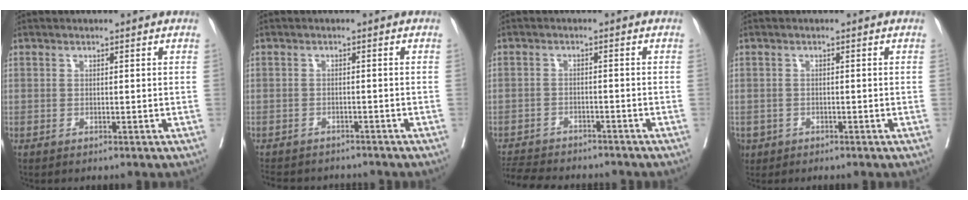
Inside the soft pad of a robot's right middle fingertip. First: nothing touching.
{"total": 9.5, "force": [-8.6, 3.1, 2.7], "torque": [-0.056, -0.002, -0.110]}
{"total": 11.2, "force": [-10.2, 2.7, 3.8], "torque": [-0.078, -0.006, -0.144]}
{"total": 2.7, "force": [-1.6, 2.1, 0.5], "torque": [-0.008, 0.001, -0.027]}